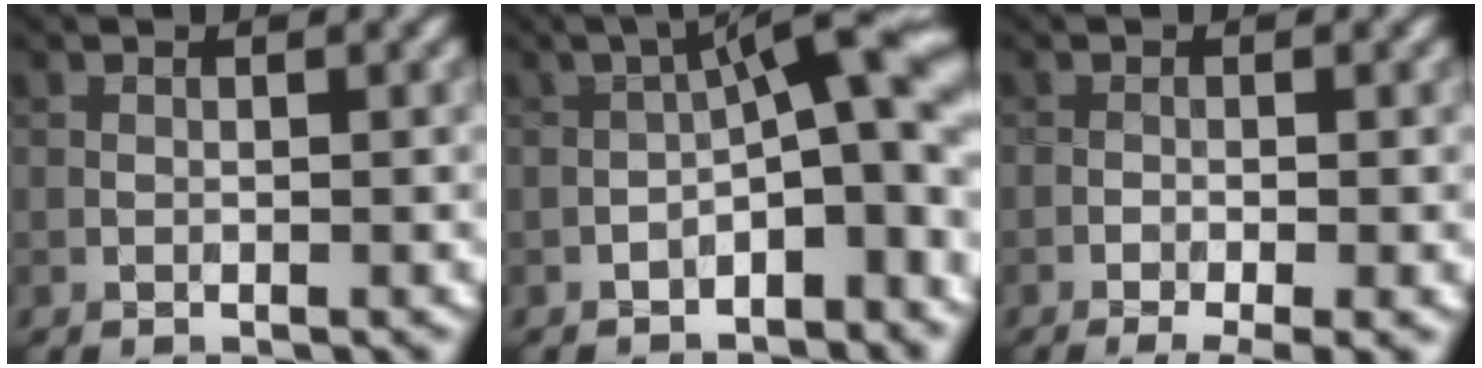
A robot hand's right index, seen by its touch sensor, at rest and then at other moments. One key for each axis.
{"total": 7.3, "fx": -1.8, "fy": 2.4, "fz": 6.7, "tx": -0.079, "ty": 0.025, "tz": -0.038}
{"total": 3.2, "fx": -1.8, "fy": 0.7, "fz": 2.5, "tx": -0.041, "ty": -0.004, "tz": -0.029}